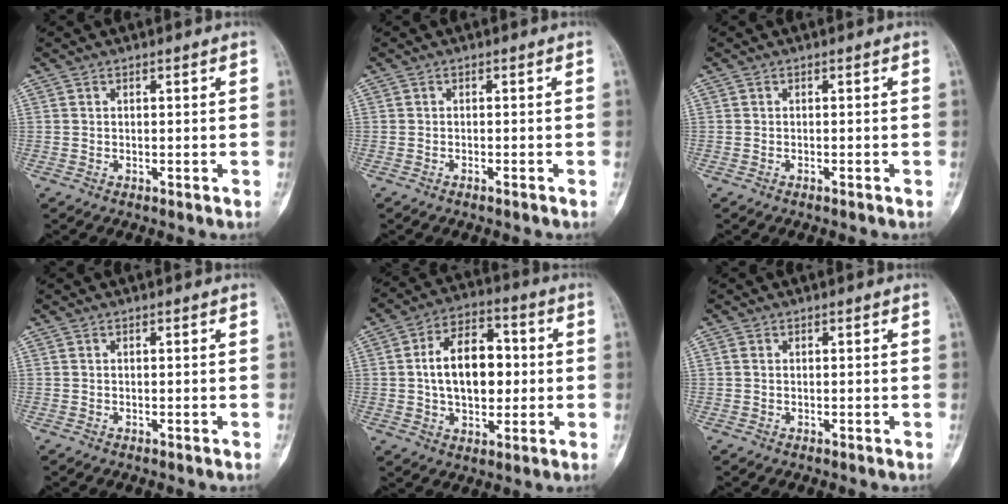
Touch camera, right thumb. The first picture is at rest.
{"total": 0.9, "force": [-0.7, 0.0, 0.5], "torque": [-0.011, 0.003, -0.010]}
{"total": 0.6, "force": [-0.5, 0.0, 0.3], "torque": [-0.006, 0.002, -0.007]}
{"total": 0.0}
{"total": 14.3, "force": [0.7, 8.9, 11.2], "torque": [-0.154, 0.020, 0.010]}
{"total": 0.8, "force": [0.2, 0.5, 0.5], "torque": [-0.014, 0.002, 0.005]}